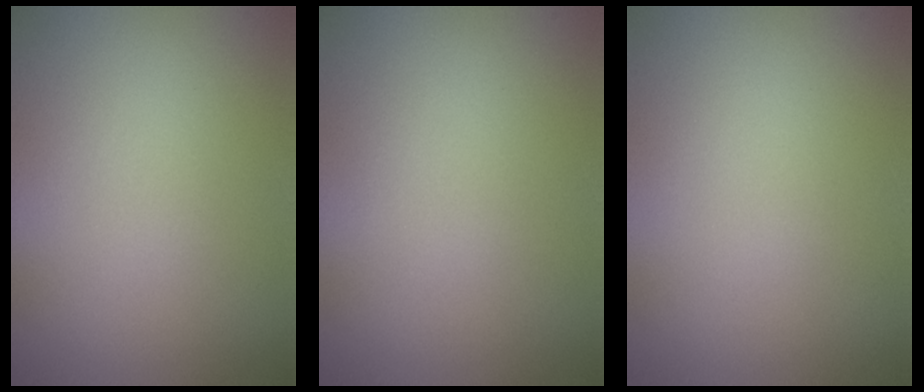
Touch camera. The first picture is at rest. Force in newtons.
{"total": 0.0}
{"total": 0.0}